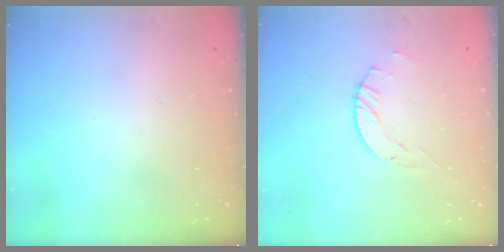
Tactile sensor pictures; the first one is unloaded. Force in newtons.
{"total": 4.1, "press": 4.1, "slide": 0.2}